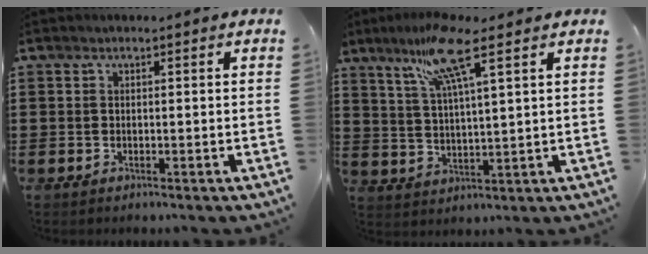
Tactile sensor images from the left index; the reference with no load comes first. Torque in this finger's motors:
{"motor_torque": [1.16, -0.98, 0.40, 0.21]}